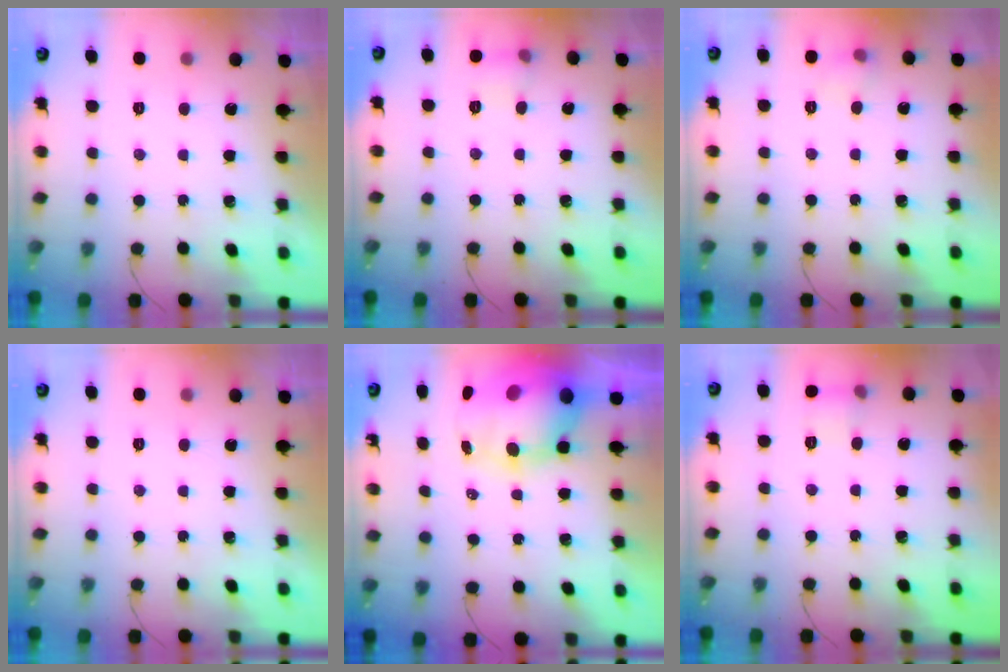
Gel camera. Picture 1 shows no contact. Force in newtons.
{"total": 6.6, "press": 6.3, "slide": 2.0}
{"total": 5.3, "press": 5.0, "slide": 1.7}
{"total": 0.0}
{"total": 13.5, "press": 13.1, "slide": 3.4}
{"total": 6.6, "press": 6.3, "slide": 2.0}